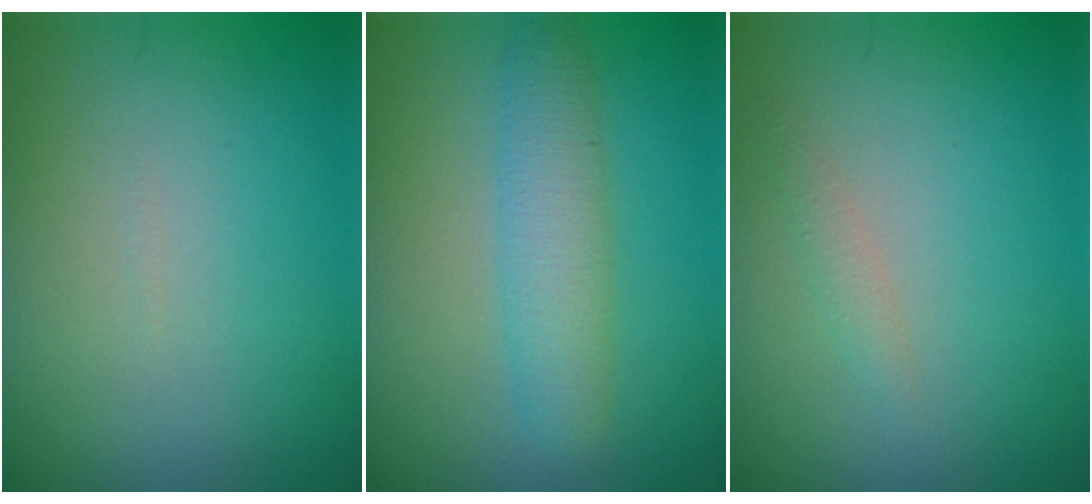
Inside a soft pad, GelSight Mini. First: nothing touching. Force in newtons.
{"total": 3.8, "press": 3.8, "slide": 0.0}
{"total": 0.9, "press": 0.9, "slide": 0.1}